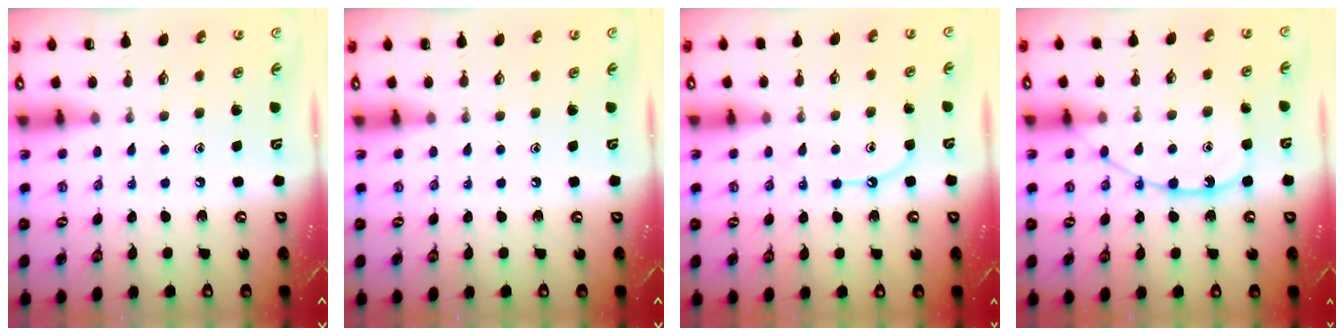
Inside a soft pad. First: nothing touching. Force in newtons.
{"total": 0.0}
{"total": 7.3, "press": 7.2, "slide": 0.8}
{"total": 13.2, "press": 13.1, "slide": 1.2}